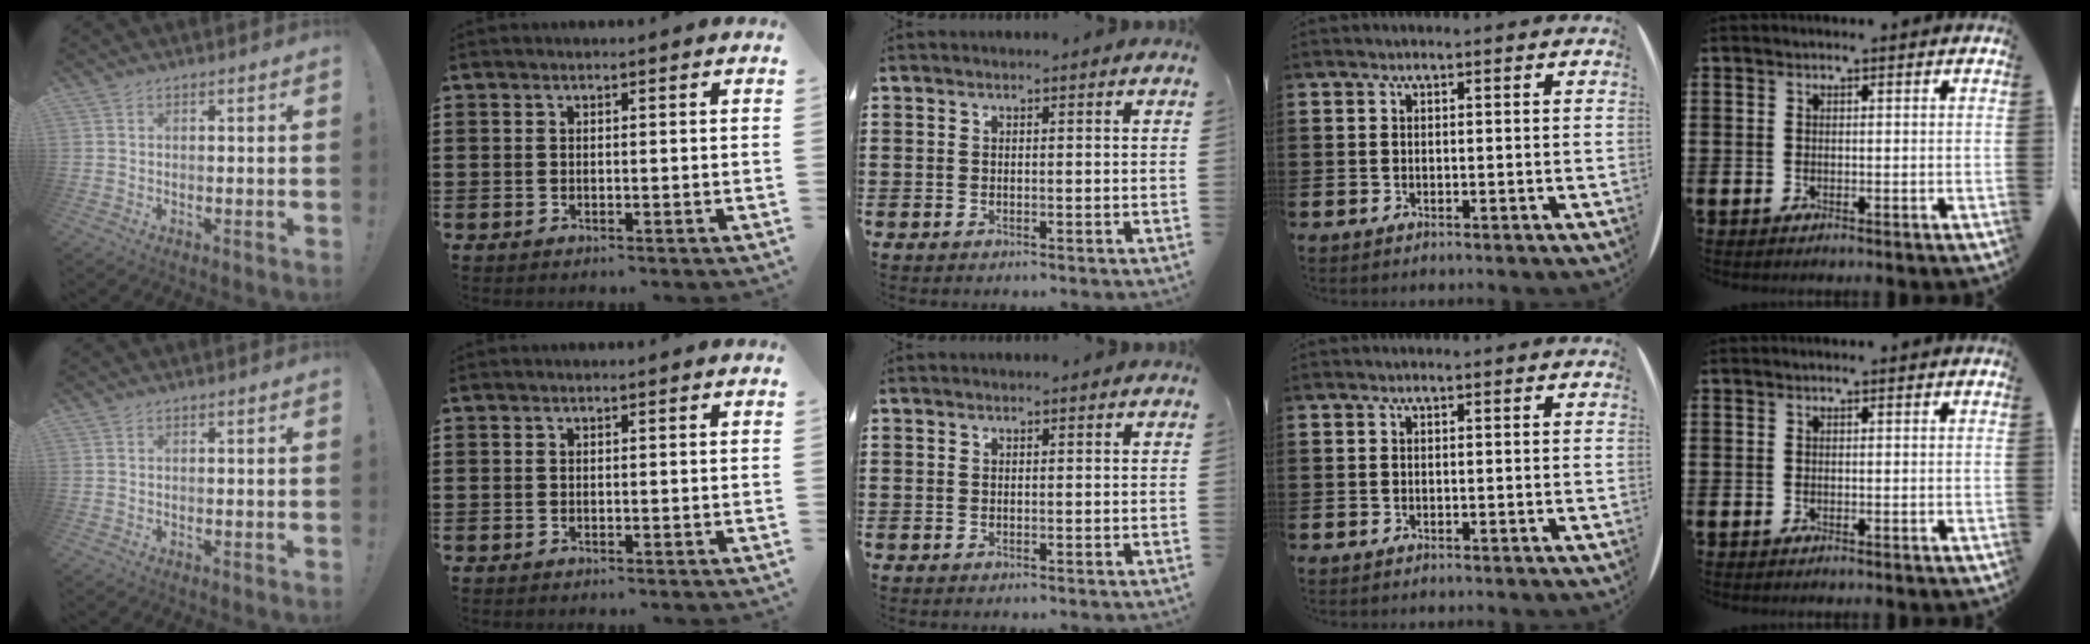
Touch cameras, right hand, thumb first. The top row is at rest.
{}